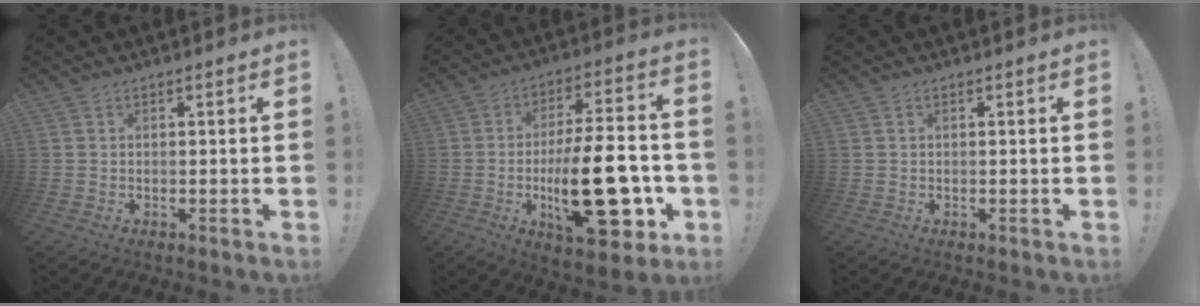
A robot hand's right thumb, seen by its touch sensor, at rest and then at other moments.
{"total": 26.4, "force": [-5.9, 10.2, 23.6], "torque": [-0.375, 0.022, -0.086]}
{"total": 0.0}